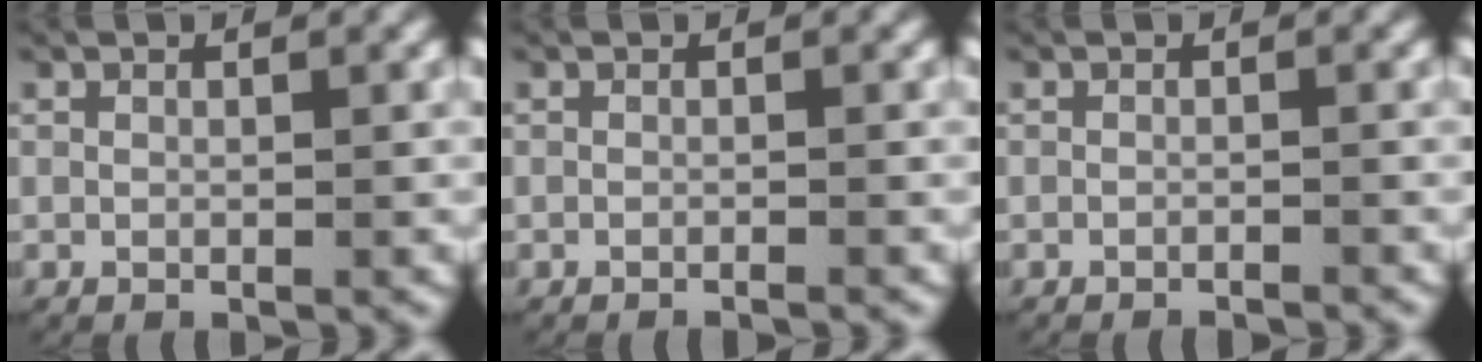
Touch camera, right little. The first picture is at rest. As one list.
[{"total": 0.7, "force": [-0.6, -0.2, 0.1], "torque": [-0.002, 0.003, -0.013]}, {"total": 1.3, "force": [-1.2, -0.1, 0.2], "torque": [0.001, 0.001, -0.021]}]